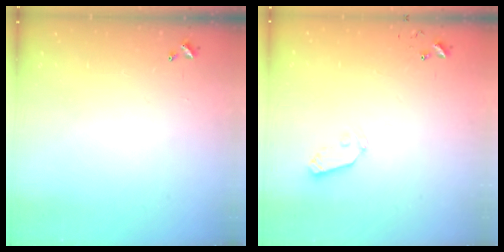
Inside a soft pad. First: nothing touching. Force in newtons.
{"total": 5.3, "press": 5.3, "slide": 0.1}